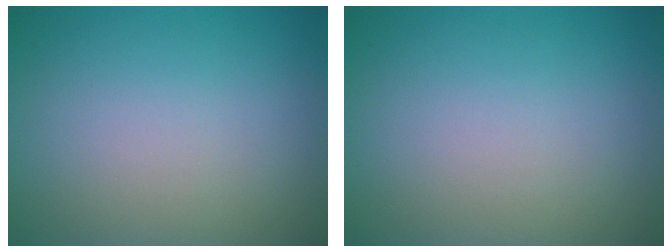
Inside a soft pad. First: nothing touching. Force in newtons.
{"total": 0.0}